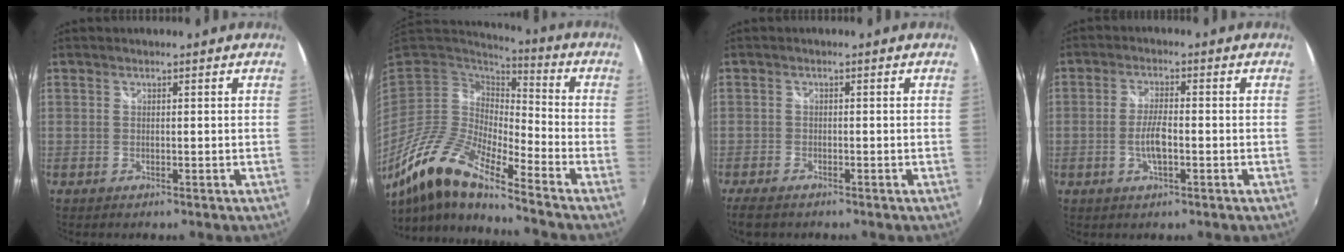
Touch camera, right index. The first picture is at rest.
{"total": 15.5, "force": [-11.3, 2.7, 10.3], "torque": [-0.191, -0.019, -0.230]}
{"total": 5.0, "force": [-3.8, 1.8, 2.5], "torque": [-0.063, -0.023, -0.072]}
{"total": 4.6, "force": [-1.3, 1.4, 4.2], "torque": [-0.086, -0.002, -0.024]}